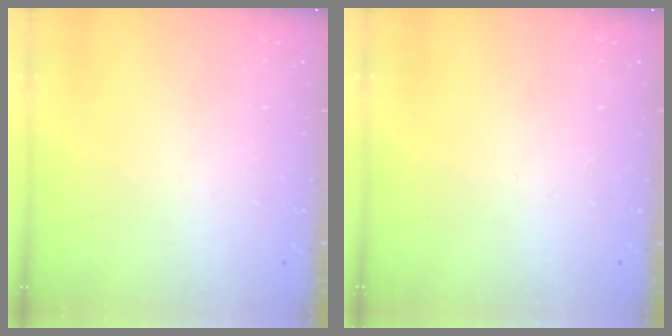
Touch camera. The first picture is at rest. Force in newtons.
{"total": 0.0}